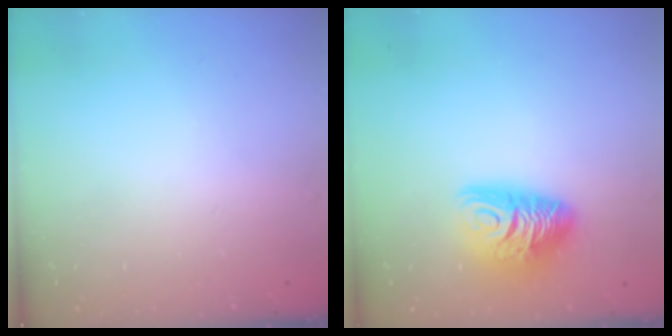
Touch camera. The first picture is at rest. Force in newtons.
{"total": 12.4, "press": 12.3, "slide": 1.4}